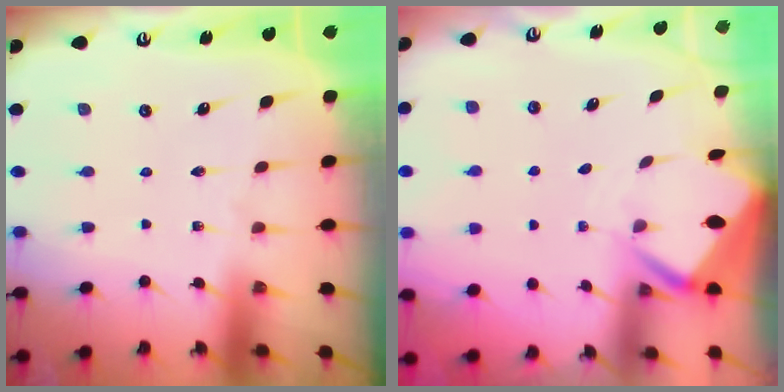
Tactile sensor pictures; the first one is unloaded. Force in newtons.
{"total": 3.2, "press": 3.2, "slide": 0.3}